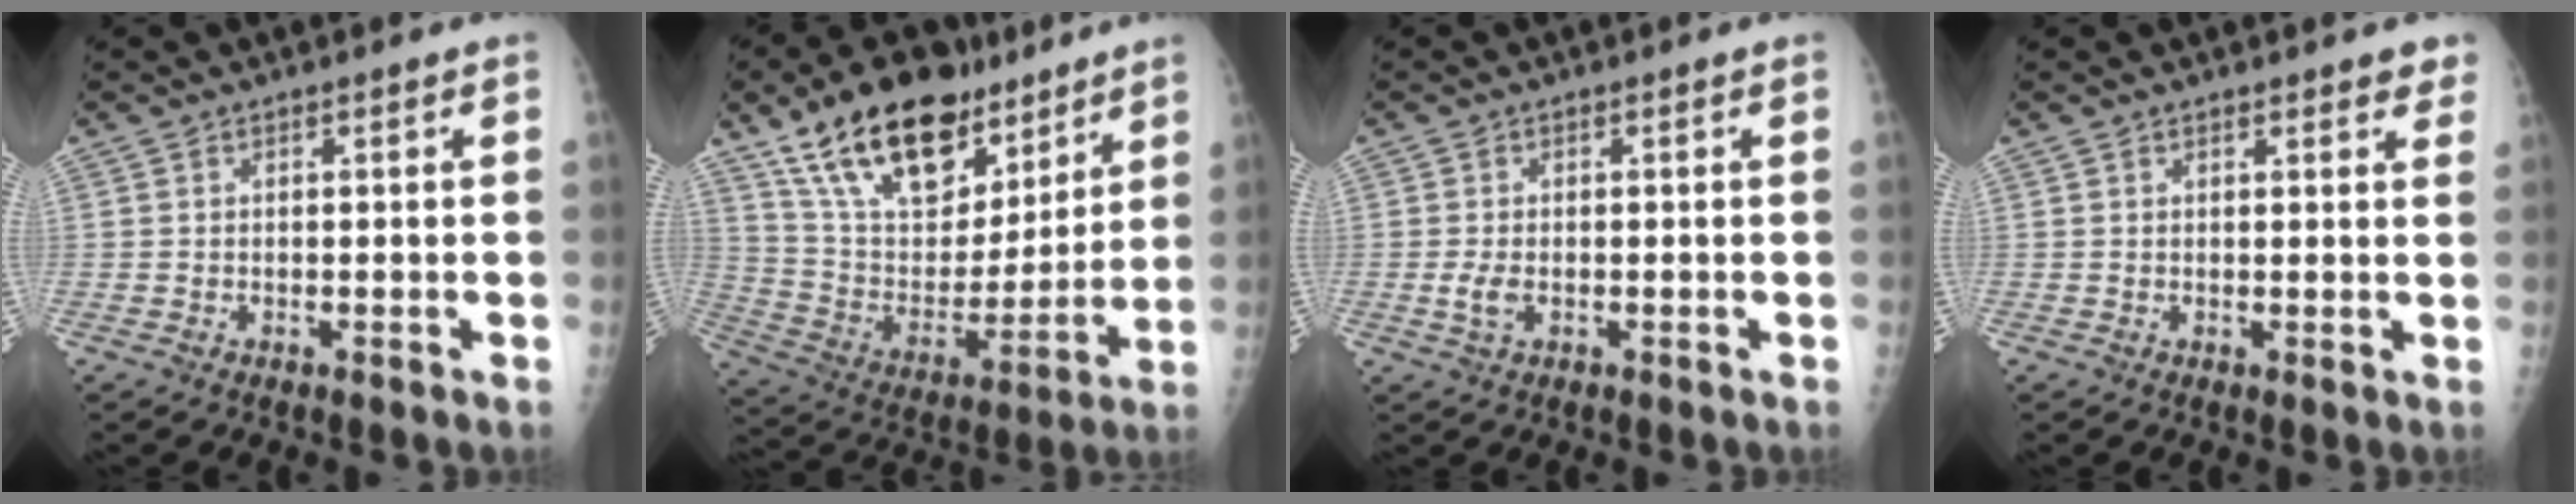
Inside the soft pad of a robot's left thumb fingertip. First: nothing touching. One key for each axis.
{"total": 23.7, "fx": 15.3, "fy": 12.4, "fz": 13.2, "tx": -0.188, "ty": -0.046, "tz": 0.274}
{"total": 2.4, "fx": -0.4, "fy": 1.4, "fz": 1.9, "tx": -0.041, "ty": -0.004, "tz": -0.008}
{"total": 3.3, "fx": 2.6, "fy": 1.2, "fz": 1.6, "tx": 0.008, "ty": -0.006, "tz": 0.027}